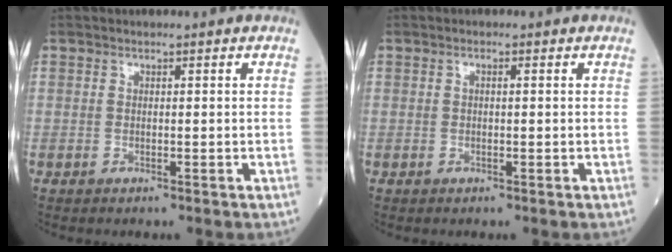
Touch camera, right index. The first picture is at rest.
{"total": 0.8, "force": [0.2, 0.2, 0.7], "torque": [-0.020, 0.001, 0.005]}